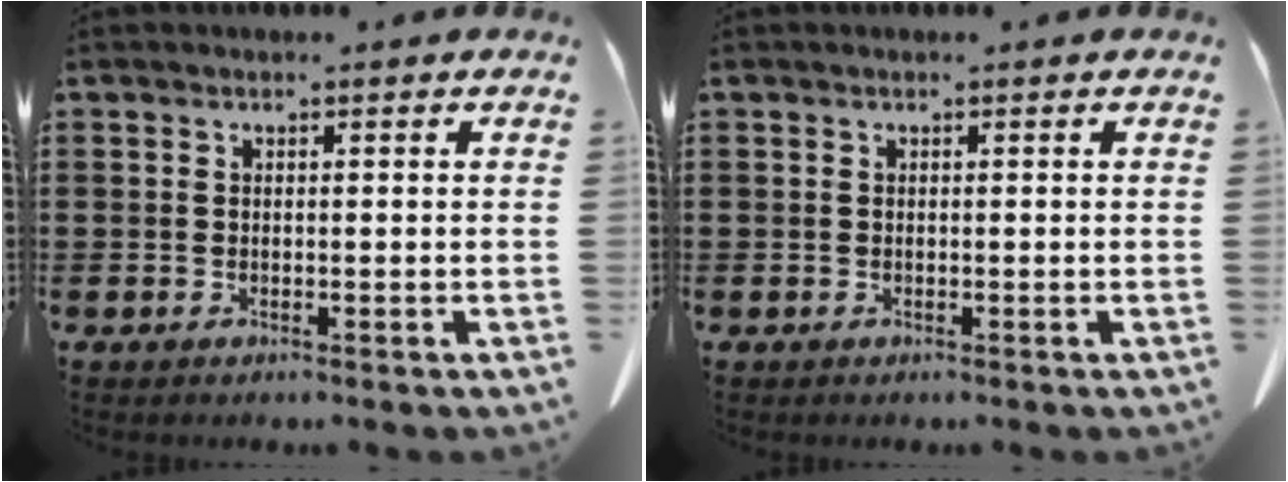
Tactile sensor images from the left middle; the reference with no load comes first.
{"total": 0.0}